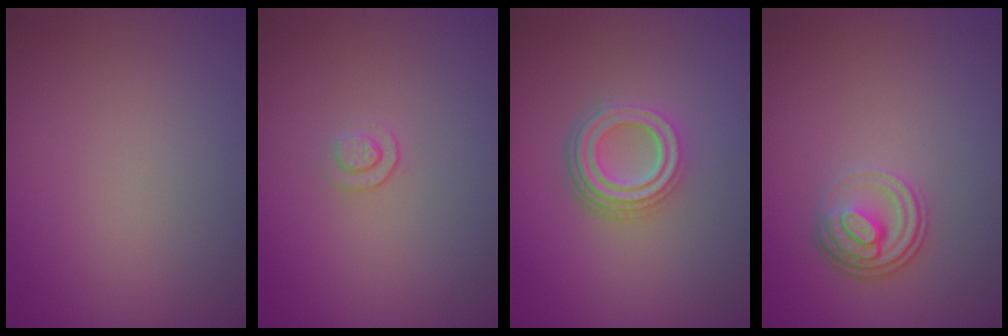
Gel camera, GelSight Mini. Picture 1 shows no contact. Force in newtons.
{"total": 0.9, "press": 0.6, "slide": 0.7}
{"total": 4.3, "press": 3.2, "slide": 2.9}
{"total": 2.8, "press": 2.3, "slide": 1.7}